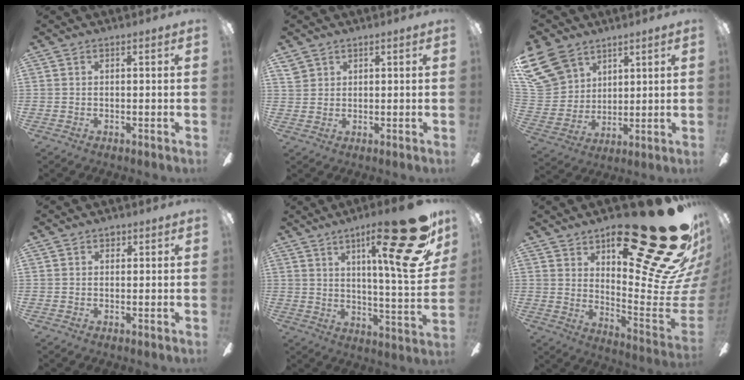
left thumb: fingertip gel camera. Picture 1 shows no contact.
{"total": 2.7, "force": [1.8, 1.9, 0.5], "torque": [-0.008, 0.000, 0.035]}
{"total": 14.8, "force": [9.3, 10.3, 5.1], "torque": [-0.139, -0.037, 0.189]}
{"total": 1.5, "force": [1.0, 1.0, 0.4], "torque": [-0.001, 0.000, 0.017]}
{"total": 25.9, "force": [13.7, 5.9, 21.1], "torque": [-0.292, -0.087, 0.208]}
{"total": 34.0, "force": [21.8, 9.7, 24.2], "torque": [-0.265, -0.171, 0.370]}